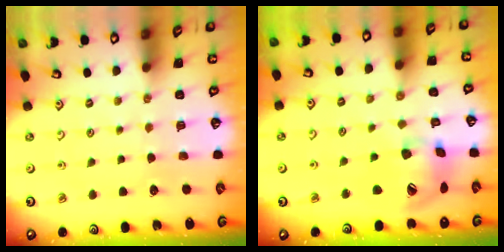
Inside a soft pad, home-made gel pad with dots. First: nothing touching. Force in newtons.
{"total": 16.7, "press": 16.5, "slide": 2.3}